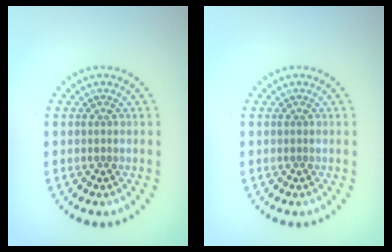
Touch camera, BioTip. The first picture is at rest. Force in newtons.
{"total": 0.0}